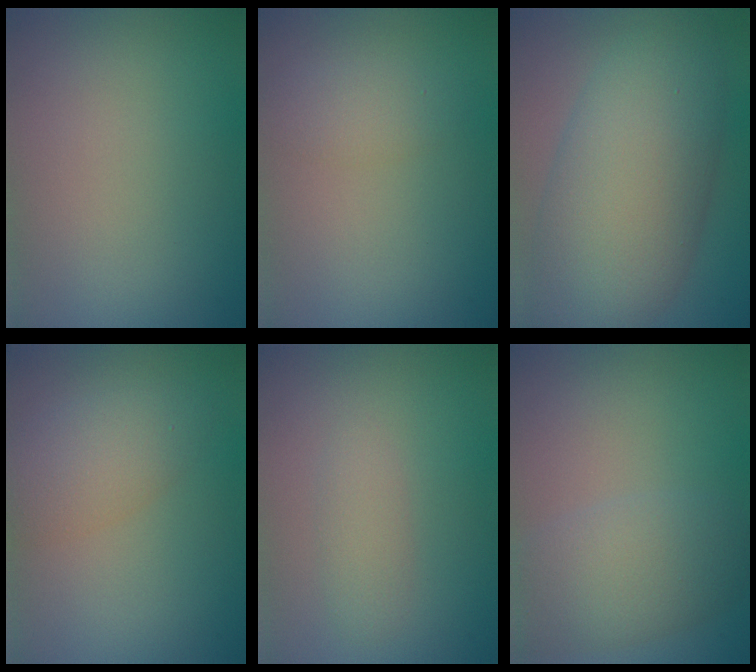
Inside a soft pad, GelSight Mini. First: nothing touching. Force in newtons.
{"total": 1.7, "press": 1.7, "slide": 0.0}
{"total": 10.7, "press": 10.7, "slide": 0.5}
{"total": 3.4, "press": 3.4, "slide": 0.0}
{"total": 1.5, "press": 1.5, "slide": 0.1}
{"total": 5.0, "press": 5.0, "slide": 0.0}